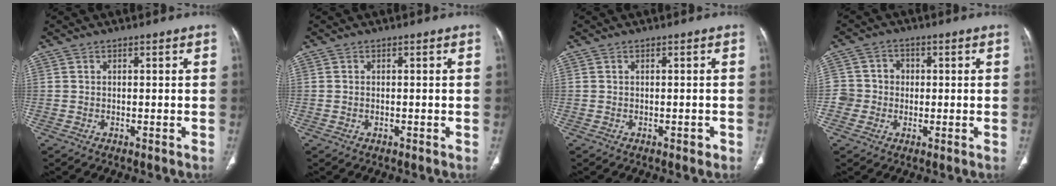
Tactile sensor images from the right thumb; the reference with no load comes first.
{"total": 0.0}
{"total": 0.9, "force": [-0.4, 0.5, 0.6], "torque": [-0.006, 0.000, -0.005]}
{"total": 5.5, "force": [-0.6, 5.4, 0.8], "torque": [0.017, 0.017, -0.018]}